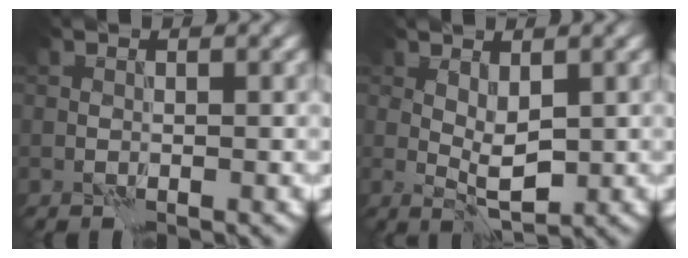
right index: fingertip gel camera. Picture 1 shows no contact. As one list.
[{"total": 2.8, "force": [0.6, 1.1, 2.4], "torque": [-0.046, -0.003, 0.016]}]